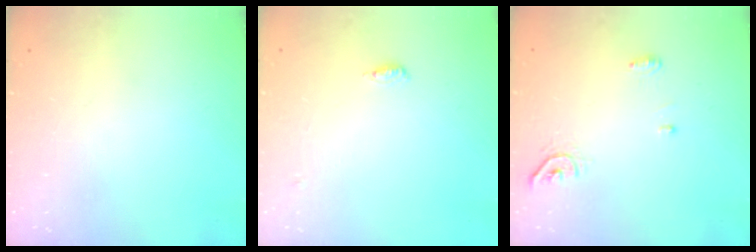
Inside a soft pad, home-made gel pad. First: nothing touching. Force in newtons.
{"total": 4.0, "press": 3.8, "slide": 1.1}
{"total": 5.2, "press": 5.2, "slide": 0.1}